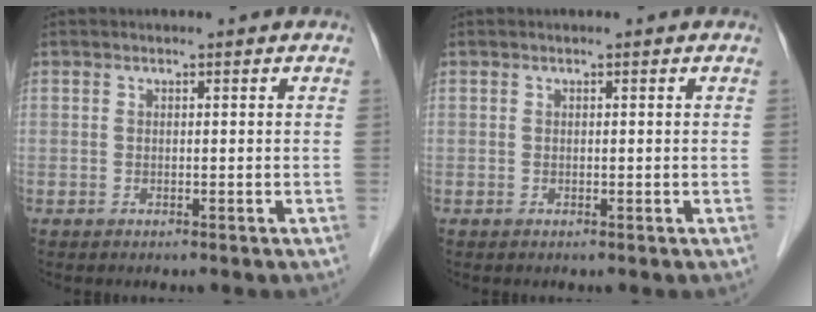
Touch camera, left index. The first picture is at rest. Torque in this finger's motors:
{"motor_torque": [-0.40, -0.07, -0.03, -0.01]}